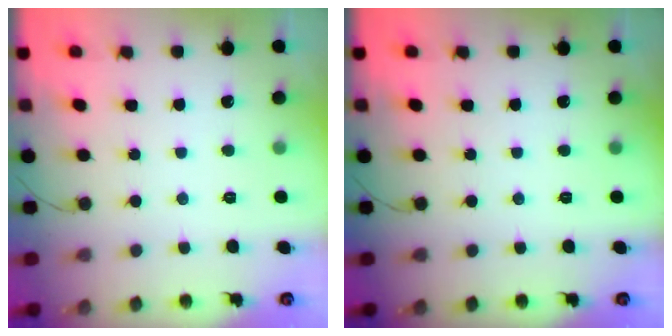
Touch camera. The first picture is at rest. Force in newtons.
{"total": 0.0}